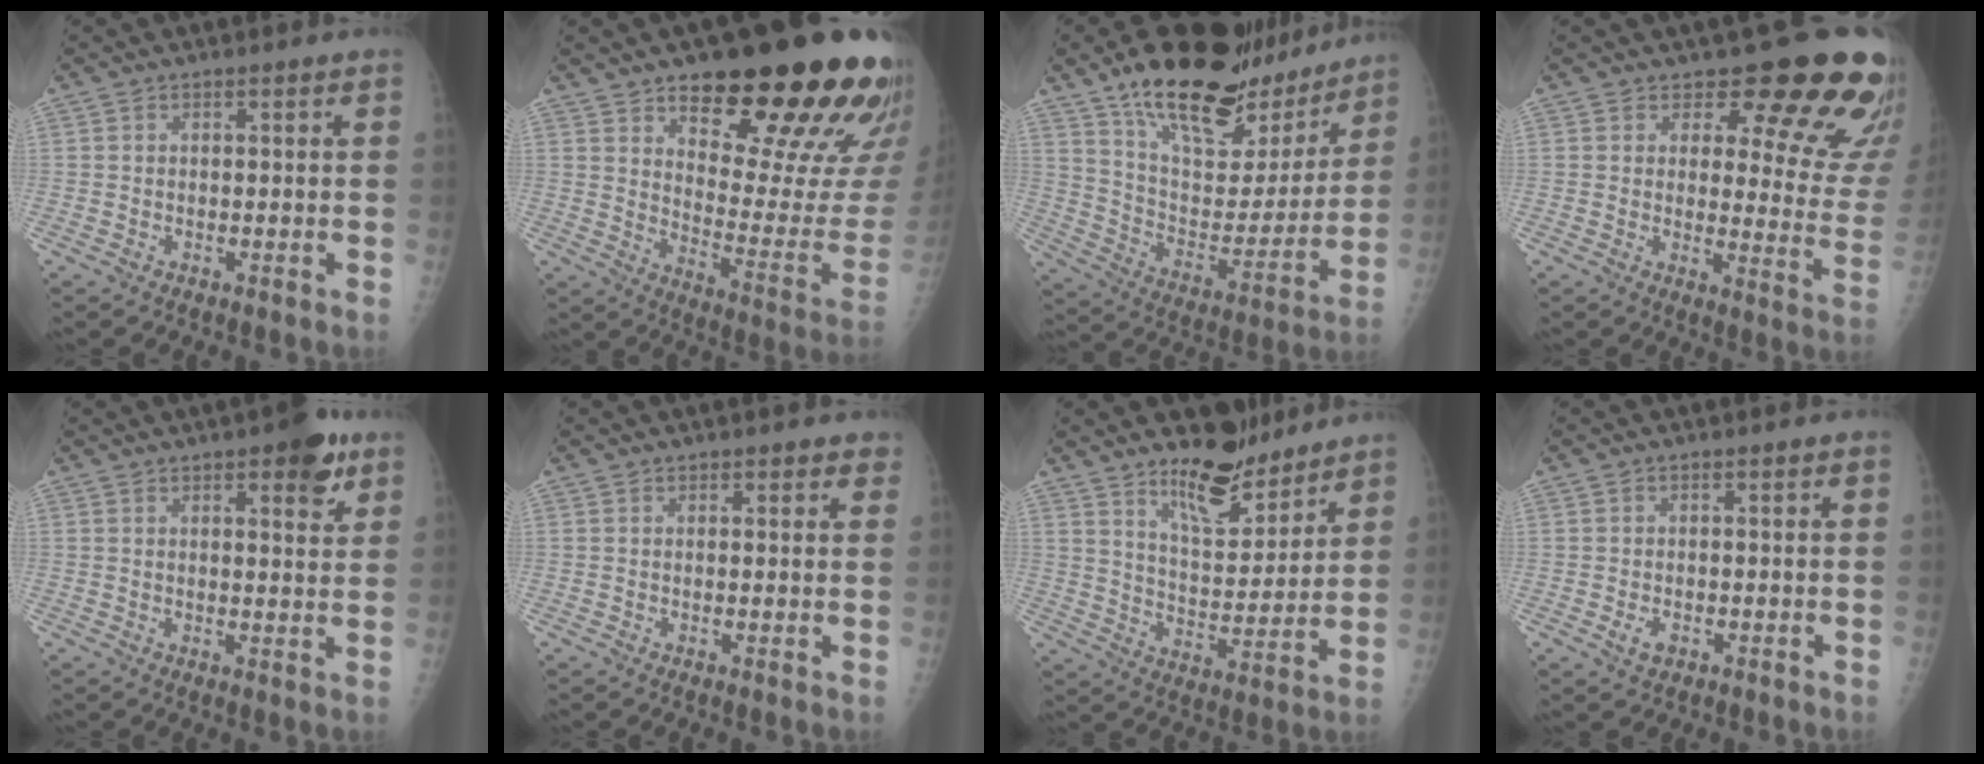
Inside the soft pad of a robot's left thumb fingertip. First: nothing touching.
{"total": 26.6, "force": [16.4, 8.7, 19.1], "torque": [-0.210, -0.089, 0.232]}
{"total": 28.3, "force": [19.7, 12.3, 16.1], "torque": [-0.209, -0.060, 0.317]}
{"total": 16.9, "force": [13.7, 5.9, 8.1], "torque": [-0.044, -0.112, 0.144]}
{"total": 7.0, "force": [4.0, 2.5, 5.2], "torque": [-0.049, -0.016, 0.045]}
{"total": 1.9, "force": [1.5, 1.0, 0.6], "torque": [0.017, -0.005, 0.011]}
{"total": 11.6, "force": [9.4, 4.1, 5.4], "torque": [-0.062, -0.080, 0.165]}
{"total": 2.2, "force": [-0.7, 1.5, 1.4], "torque": [-0.023, -0.001, -0.008]}